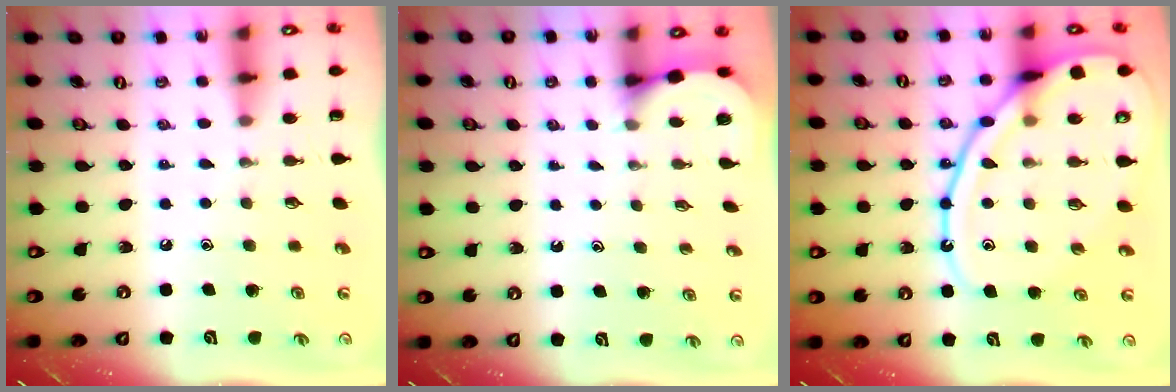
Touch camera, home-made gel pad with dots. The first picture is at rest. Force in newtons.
{"total": 2.6, "press": 2.6, "slide": 0.2}
{"total": 16.6, "press": 16.6, "slide": 1.1}